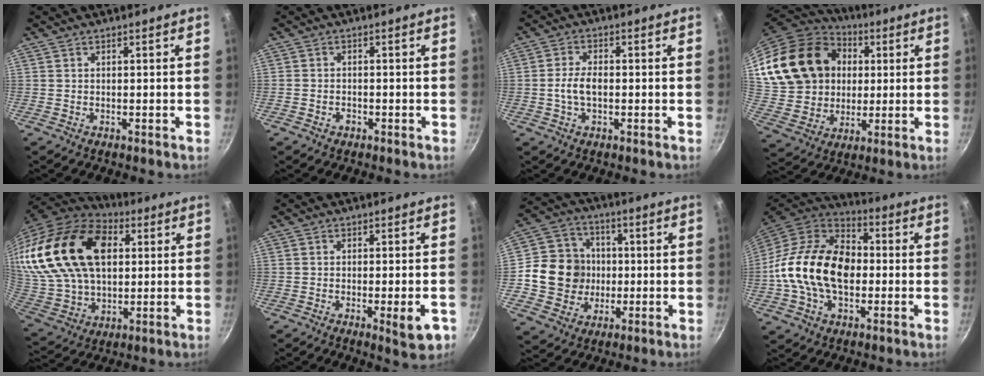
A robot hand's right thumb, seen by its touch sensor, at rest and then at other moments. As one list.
[{"total": 1.3, "force": [-0.9, 0.8, 0.5], "torque": [-0.010, 0.008, -0.015]}, {"total": 4.5, "force": [-0.6, 2.3, 3.8], "torque": [-0.072, 0.012, -0.015]}, {"total": 24.2, "force": [6.0, 19.2, 13.4], "torque": [-0.232, 0.019, 0.125]}, {"total": 30.4, "force": [8.8, 19.6, 21.5], "torque": [-0.418, 0.000, 0.162]}, {"total": 6.0, "force": [-2.2, 1.2, 5.5], "torque": [-0.063, -0.001, -0.028]}, {"total": 13.3, "force": [-0.4, 12.4, 5.0], "torque": [-0.059, 0.022, -0.013]}, {"total": 21.6, "force": [-1.2, 14.5, 16.0], "torque": [-0.256, 0.033, -0.034]}]